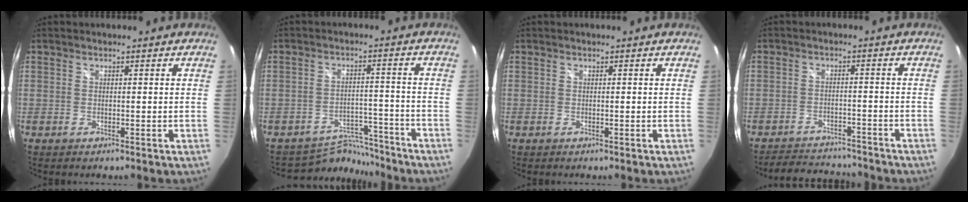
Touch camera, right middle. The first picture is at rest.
{"total": 7.1, "force": [-6.8, 2.0, -0.4], "torque": [0.002, 0.021, -0.107]}
{"total": 0.0}
{"total": 9.8, "force": [-9.0, 3.0, 2.4], "torque": [-0.065, 0.024, -0.122]}